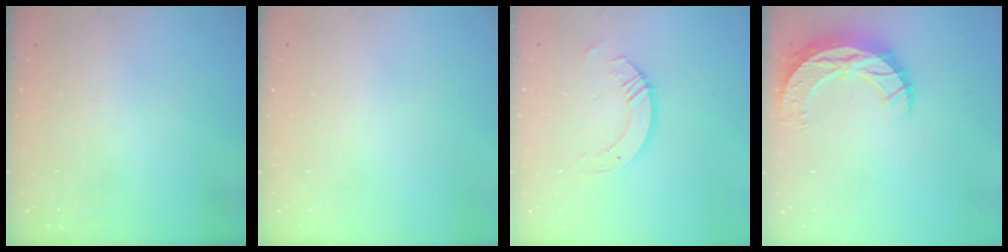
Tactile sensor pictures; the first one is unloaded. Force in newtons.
{"total": 0.0}
{"total": 6.3, "press": 6.3, "slide": 0.5}
{"total": 11.7, "press": 11.6, "slide": 0.8}